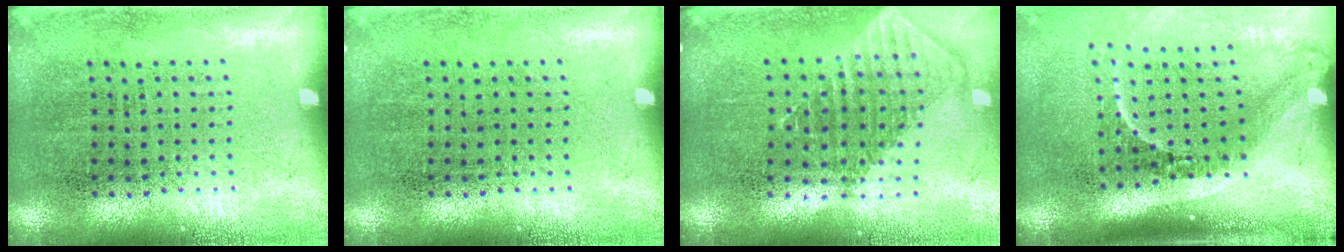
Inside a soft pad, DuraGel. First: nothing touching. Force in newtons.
{"total": 0.0}
{"total": 1.9, "press": 1.5, "slide": 1.2}
{"total": 2.3, "press": 1.4, "slide": 1.8}